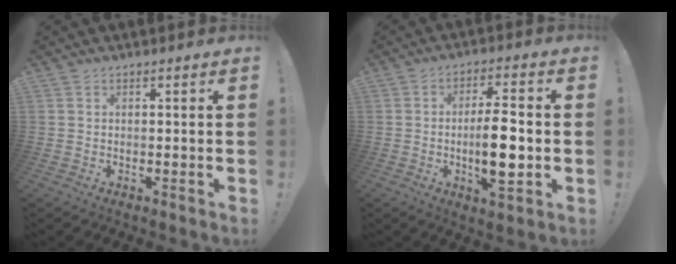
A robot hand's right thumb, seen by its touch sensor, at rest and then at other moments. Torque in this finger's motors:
{"motor_torque": [0.07, 0.73, 0.04, -0.12, 0.29]}